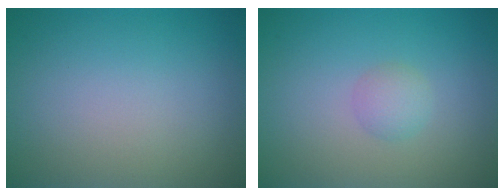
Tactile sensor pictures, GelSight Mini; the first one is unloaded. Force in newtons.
{"total": 1.5, "press": 1.5, "slide": 0.1}